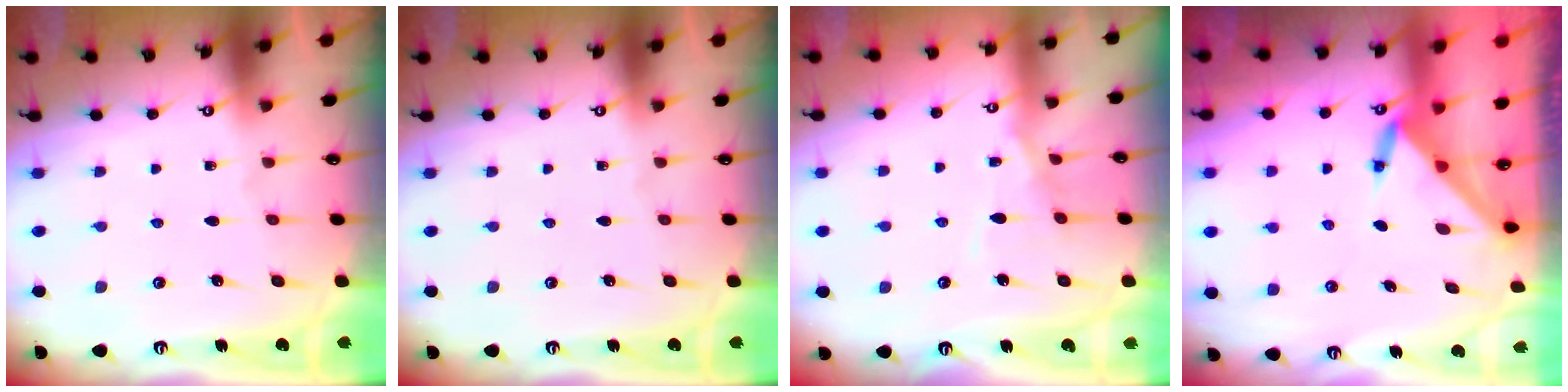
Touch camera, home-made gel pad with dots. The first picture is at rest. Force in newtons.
{"total": 0.0}
{"total": 8.4, "press": 8.4, "slide": 0.7}
{"total": 3.5, "press": 3.5, "slide": 0.3}